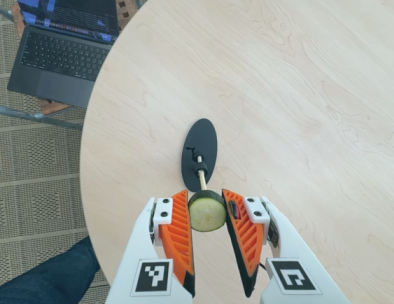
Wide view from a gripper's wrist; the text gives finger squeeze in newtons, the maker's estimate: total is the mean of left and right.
{"total": 7.2, "left": 6.9, "right": 7.6}